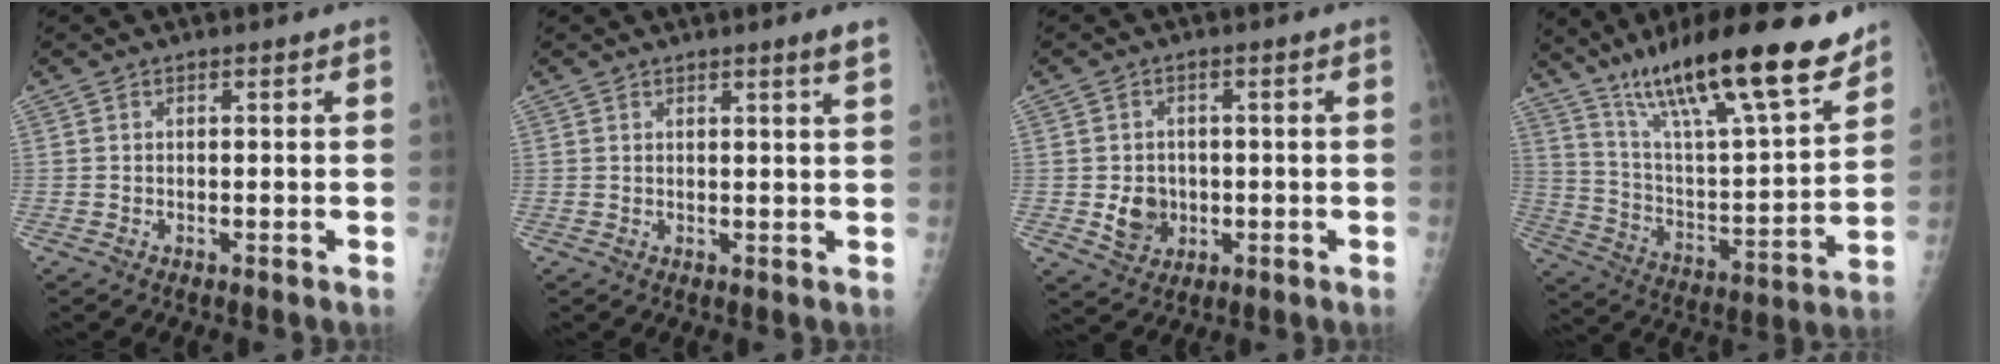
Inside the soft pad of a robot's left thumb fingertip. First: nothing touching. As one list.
[{"total": 2.3, "force": [1.7, -0.5, 1.5], "torque": [-0.019, -0.014, 0.023]}, {"total": 5.4, "force": [-0.6, 4.7, 2.7], "torque": [-0.022, 0.002, -0.002]}, {"total": 25.8, "force": [18.2, 4.9, 17.6], "torque": [-0.268, -0.065, 0.308]}]